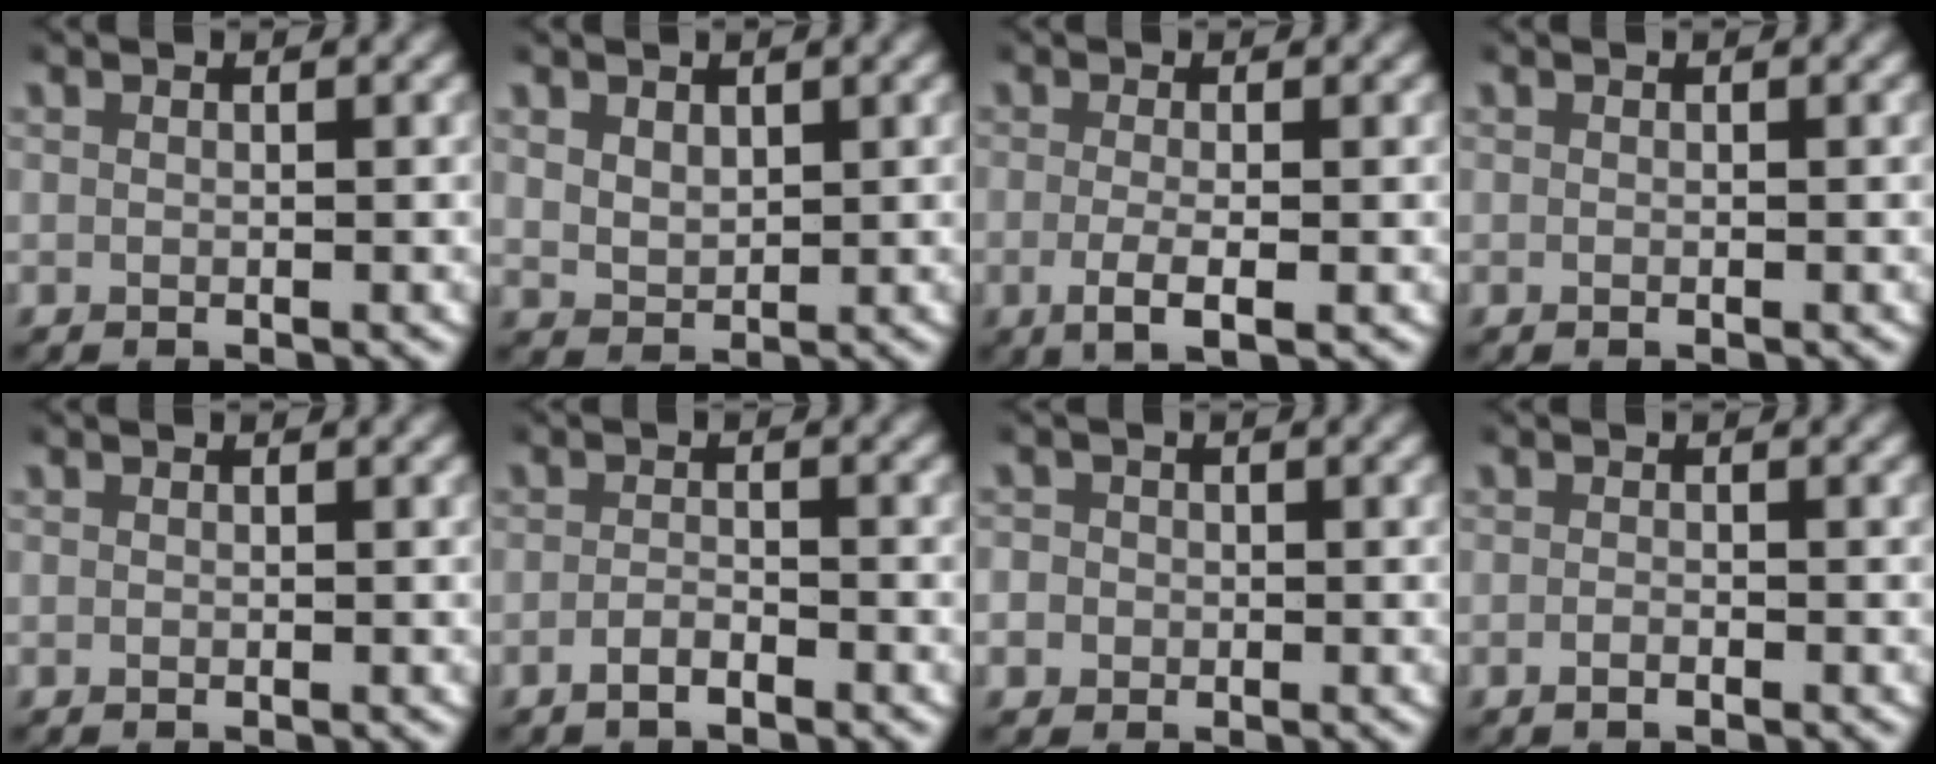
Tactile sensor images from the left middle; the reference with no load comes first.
{"total": 2.0, "force": [1.2, 1.4, 0.9], "torque": [-0.025, -0.009, 0.034]}
{"total": 2.9, "force": [-1.1, 0.7, 2.6], "torque": [-0.059, -0.013, -0.013]}
{"total": 0.0}
{"total": 0.0}
{"total": 1.7, "force": [-1.5, 0.3, 0.7], "torque": [-0.012, 0.000, -0.030]}
{"total": 3.3, "force": [-0.7, 3.2, 0.5], "torque": [-0.020, -0.006, -0.020]}
{"total": 0.8, "force": [-0.7, 0.0, 0.4], "torque": [-0.012, -0.002, -0.012]}